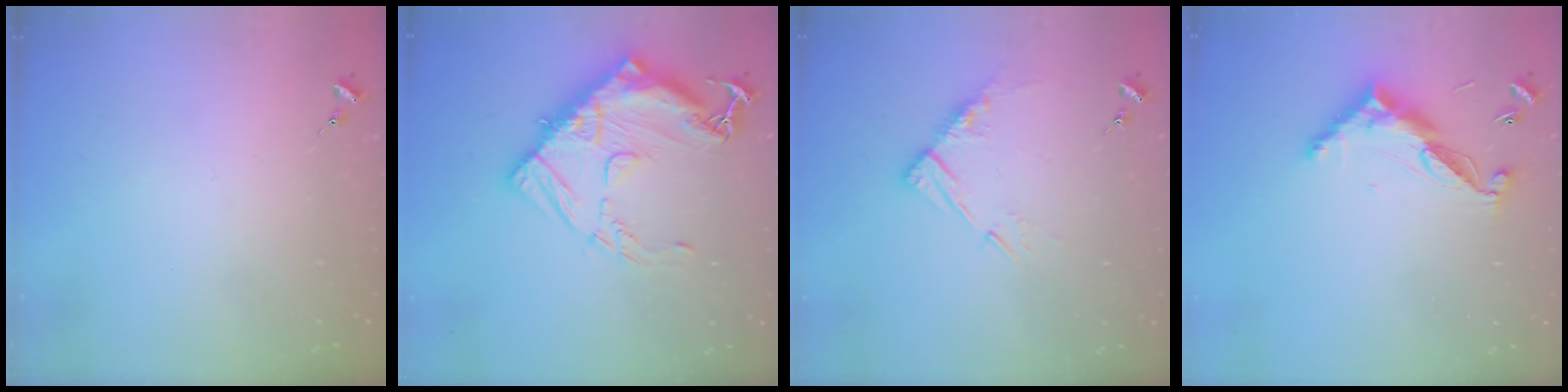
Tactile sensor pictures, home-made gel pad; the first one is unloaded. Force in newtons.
{"total": 19.9, "press": 19.8, "slide": 1.7}
{"total": 10.2, "press": 10.1, "slide": 0.9}
{"total": 12.2, "press": 12.1, "slide": 0.3}